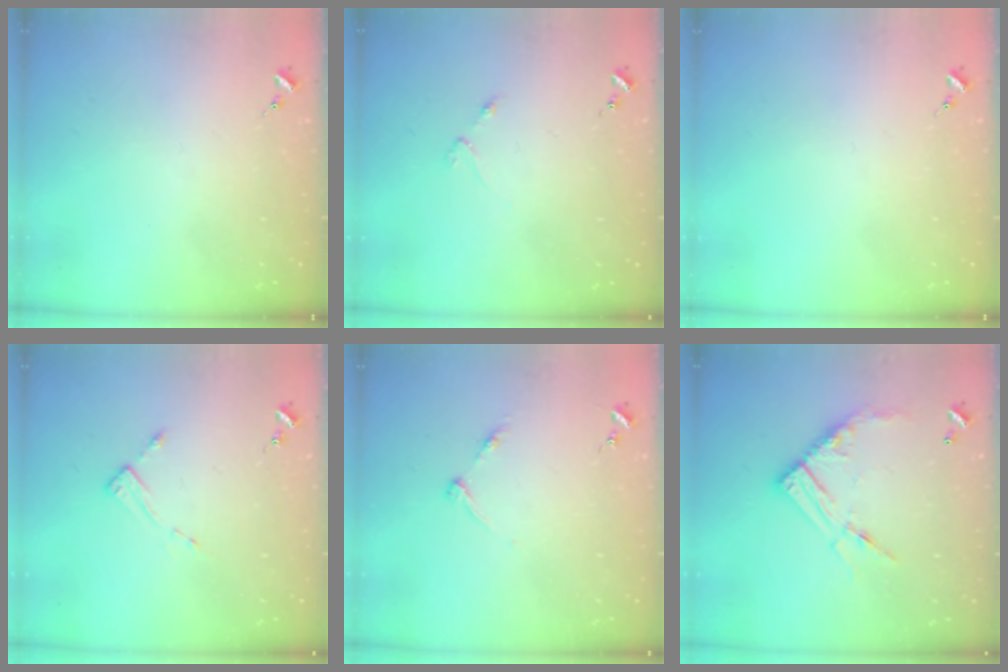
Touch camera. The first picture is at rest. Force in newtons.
{"total": 2.5, "press": 2.4, "slide": 0.4}
{"total": 0.0}
{"total": 2.6, "press": 2.6, "slide": 0.3}
{"total": 4.6, "press": 4.6, "slide": 0.5}
{"total": 14.1, "press": 14.0, "slide": 1.4}